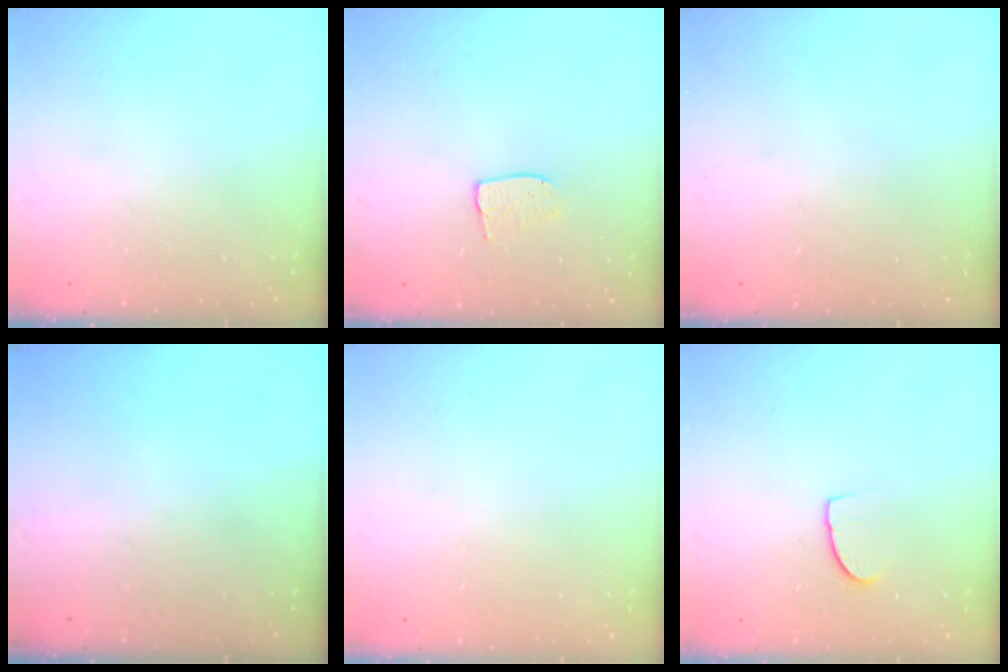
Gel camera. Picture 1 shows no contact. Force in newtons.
{"total": 5.5, "press": 5.5, "slide": 0.3}
{"total": 0.0}
{"total": 0.0}
{"total": 0.0}
{"total": 5.2, "press": 5.2, "slide": 0.4}